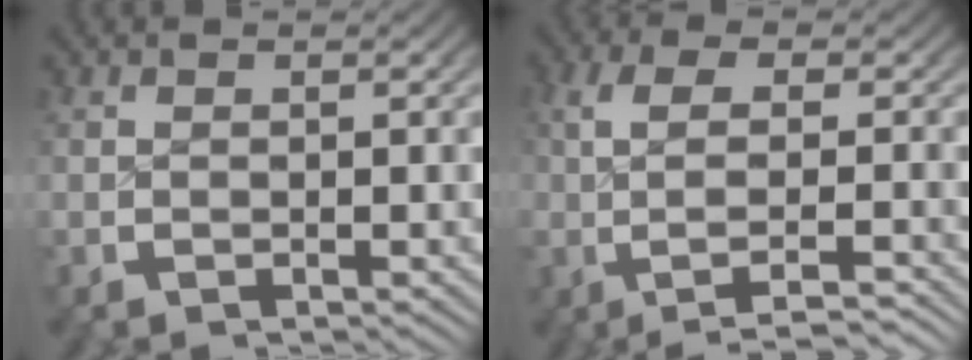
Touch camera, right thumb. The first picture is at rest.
{"total": 6.6, "force": [-0.9, 2.7, 6.0], "torque": [-0.109, -0.002, -0.013]}